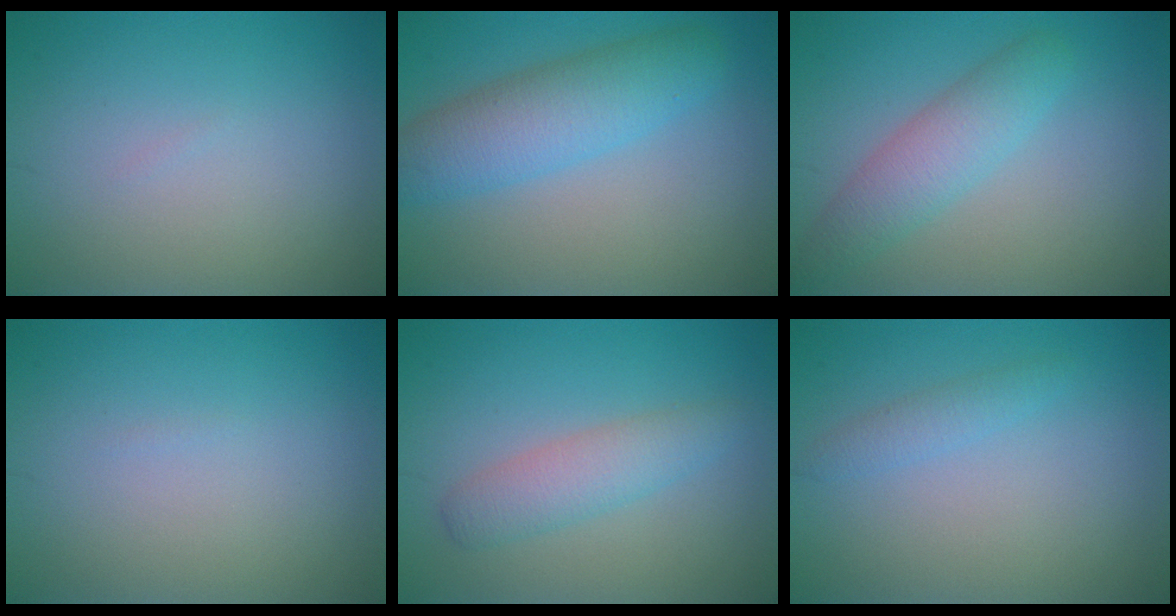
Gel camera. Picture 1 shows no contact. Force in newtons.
{"total": 5.6, "press": 5.6, "slide": 0.2}
{"total": 3.6, "press": 3.6, "slide": 0.1}
{"total": 0.0}
{"total": 3.1, "press": 3.1, "slide": 0.1}
{"total": 1.3, "press": 1.3, "slide": 0.1}